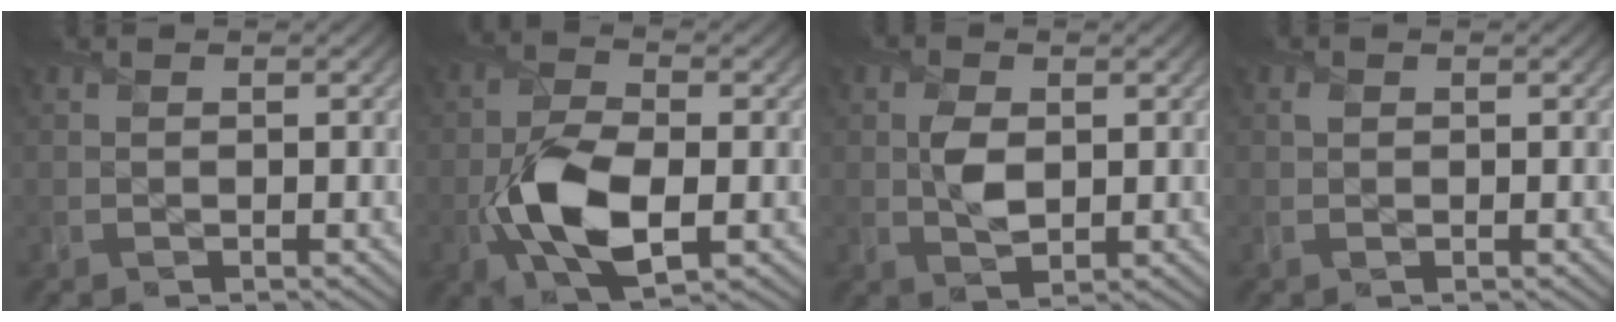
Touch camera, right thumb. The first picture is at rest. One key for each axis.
{"total": 8.9, "fx": -2.4, "fy": 4.5, "fz": 7.2, "tx": -0.153, "ty": -0.009, "tz": -0.050}
{"total": 3.5, "fx": 0.4, "fy": 2.3, "fz": 2.6, "tx": -0.059, "ty": -0.004, "tz": 0.008}
{"total": 0.6, "fx": 0.3, "fy": 0.5, "fz": 0.0, "tx": 0.000, "ty": -0.001, "tz": 0.002}